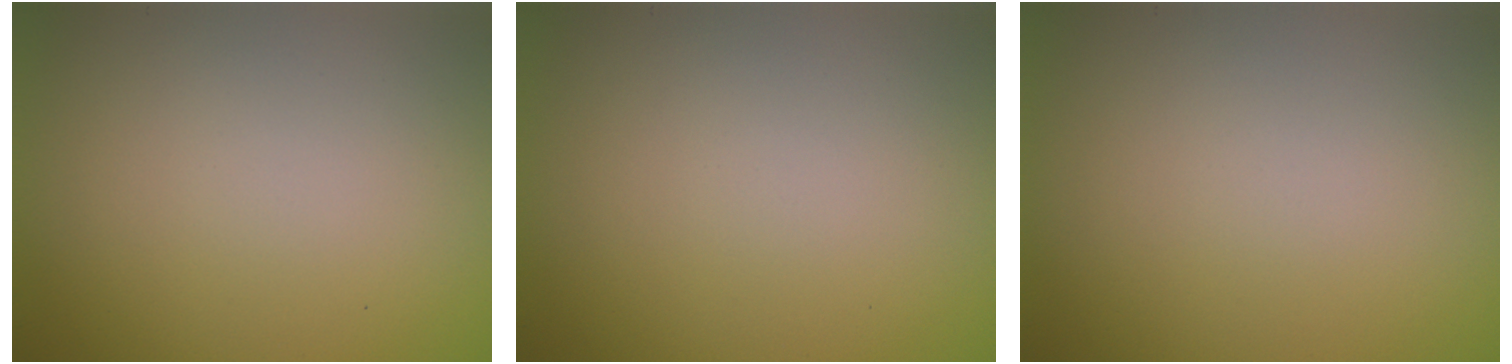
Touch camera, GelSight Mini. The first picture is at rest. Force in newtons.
{"total": 0.0}
{"total": 0.0}